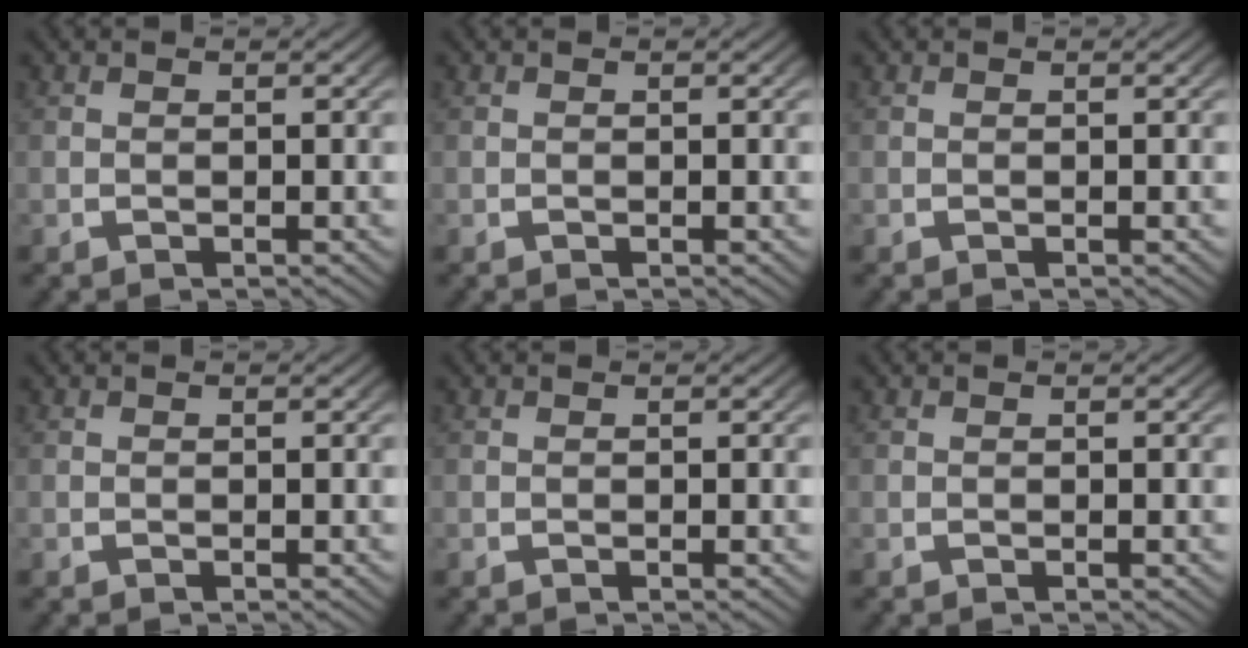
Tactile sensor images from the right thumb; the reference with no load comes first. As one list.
[{"total": 0.0}, {"total": 0.0}, {"total": 0.0}, {"total": 0.0}, {"total": 0.0}]